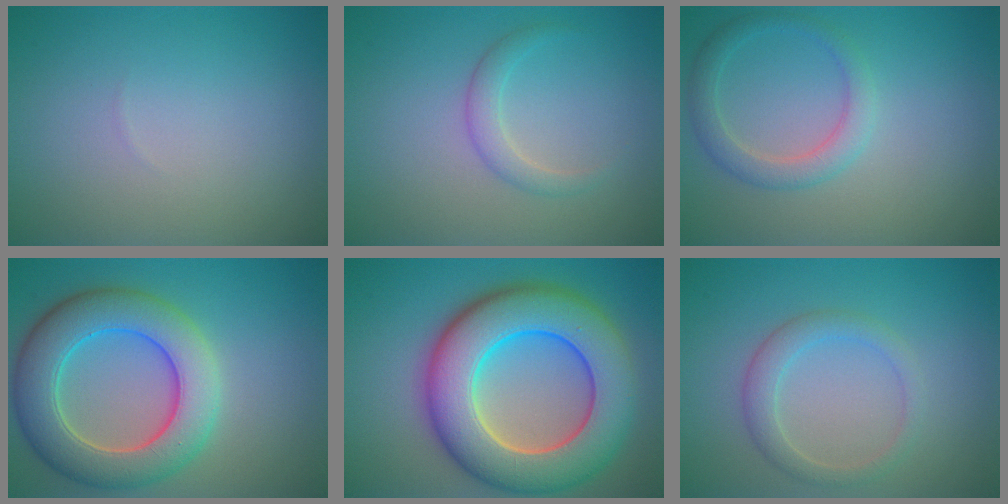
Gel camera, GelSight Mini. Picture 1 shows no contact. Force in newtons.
{"total": 1.7, "press": 1.7, "slide": 0.0}
{"total": 2.6, "press": 2.6, "slide": 0.2}
{"total": 8.4, "press": 8.4, "slide": 0.4}
{"total": 12.3, "press": 12.3, "slide": 0.5}
{"total": 2.4, "press": 2.4, "slide": 0.0}